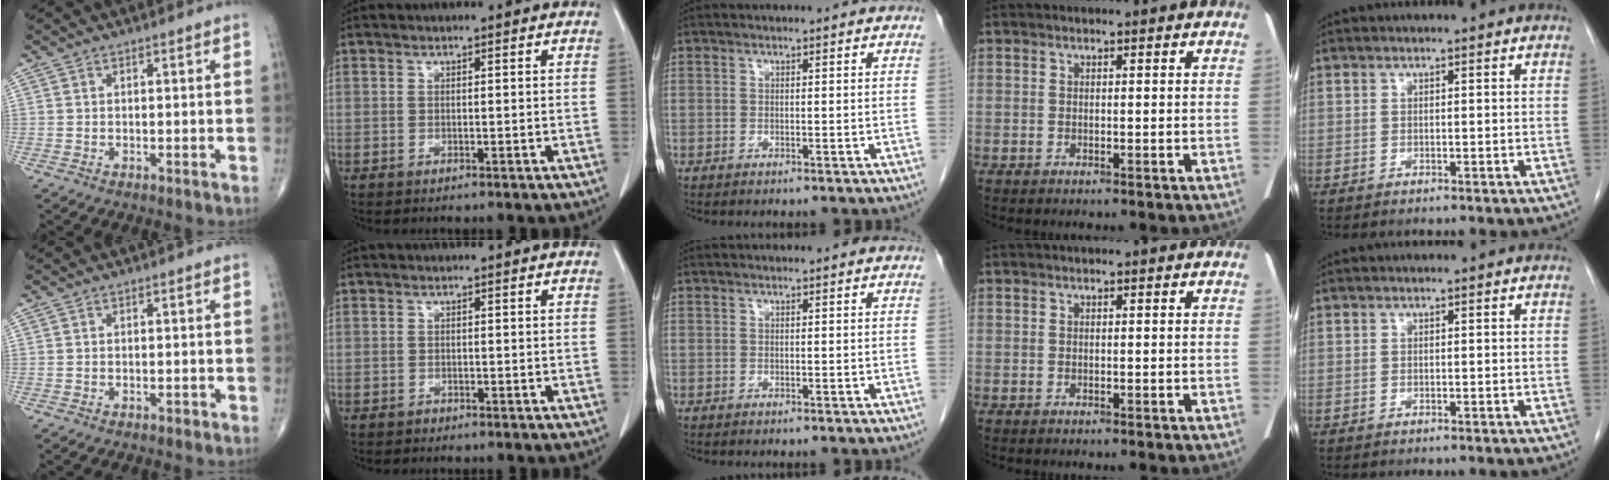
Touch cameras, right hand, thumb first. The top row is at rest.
{"thumb": {"total": 0.6, "force": [-0.4, 0.3, 0.3], "torque": [-0.005, 0.001, -0.008]}, "index": {"total": 0.5, "force": [-0.4, 0.4, -0.1], "torque": [-0.002, 0.001, -0.008]}}